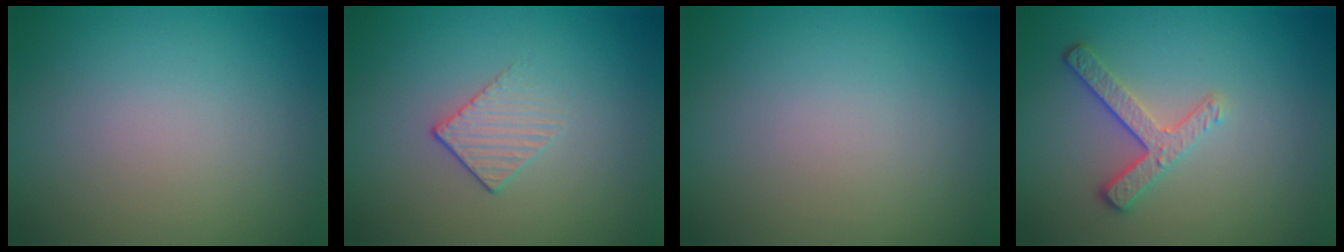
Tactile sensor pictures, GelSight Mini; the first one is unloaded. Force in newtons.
{"total": 1.5, "press": 0.9, "slide": 1.2}
{"total": 0.0}
{"total": 2.7, "press": 2.3, "slide": 1.5}